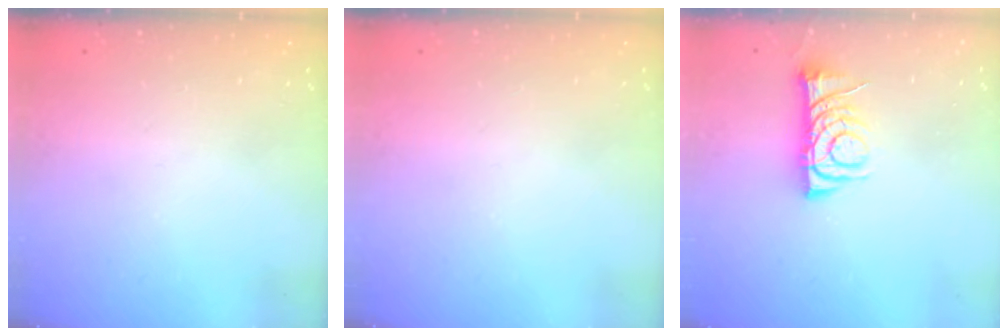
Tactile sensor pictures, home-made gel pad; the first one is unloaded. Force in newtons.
{"total": 0.0}
{"total": 7.6, "press": 7.5, "slide": 0.9}